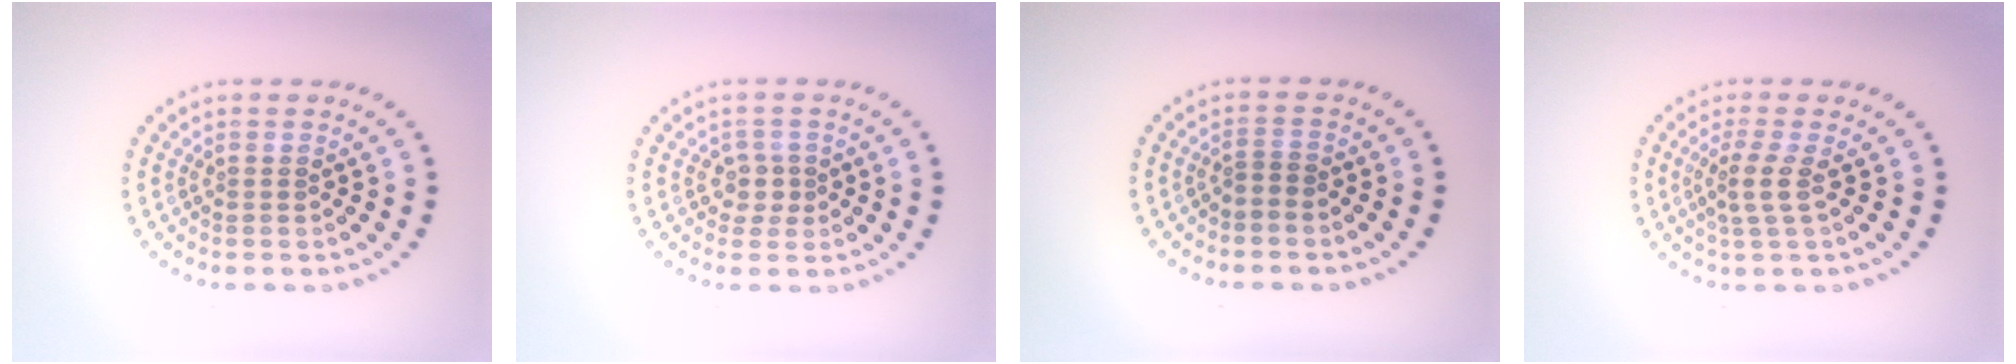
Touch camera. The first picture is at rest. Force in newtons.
{"total": 1.6, "press": 1.3, "slide": 1.0}
{"total": 0.8, "press": 0.5, "slide": 0.6}
{"total": 2.2, "press": 1.7, "slide": 1.4}